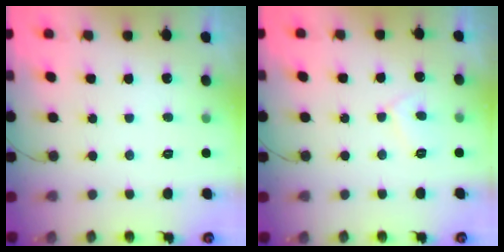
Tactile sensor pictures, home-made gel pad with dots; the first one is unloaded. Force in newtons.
{"total": 6.3, "press": 6.3, "slide": 0.5}